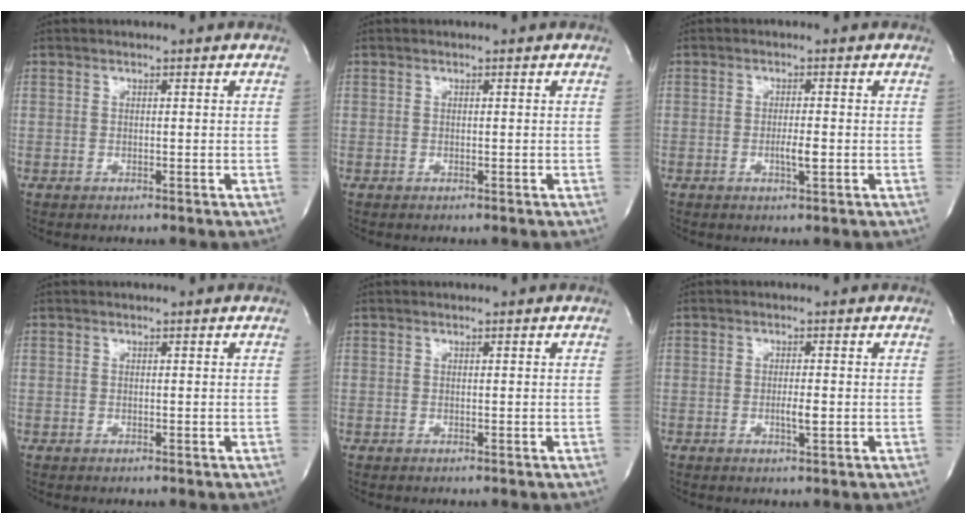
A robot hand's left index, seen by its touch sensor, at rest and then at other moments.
{"total": 0.0}
{"total": 2.6, "force": [-1.3, 0.2, 2.2], "torque": [-0.041, -0.008, -0.021]}
{"total": 0.0}
{"total": 0.0}
{"total": 2.2, "force": [-1.1, 0.2, 1.9], "torque": [-0.036, -0.007, -0.018]}